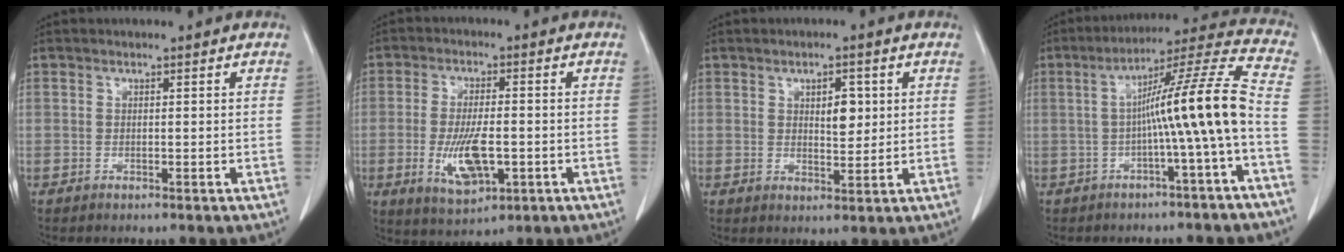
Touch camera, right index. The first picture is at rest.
{"total": 8.5, "force": [-2.0, 3.0, 7.7], "torque": [-0.150, -0.010, -0.027]}
{"total": 4.1, "force": [1.2, 1.8, 3.5], "torque": [-0.053, -0.003, 0.020]}
{"total": 12.5, "force": [-2.2, -1.8, 12.2], "torque": [-0.185, 0.025, -0.040]}